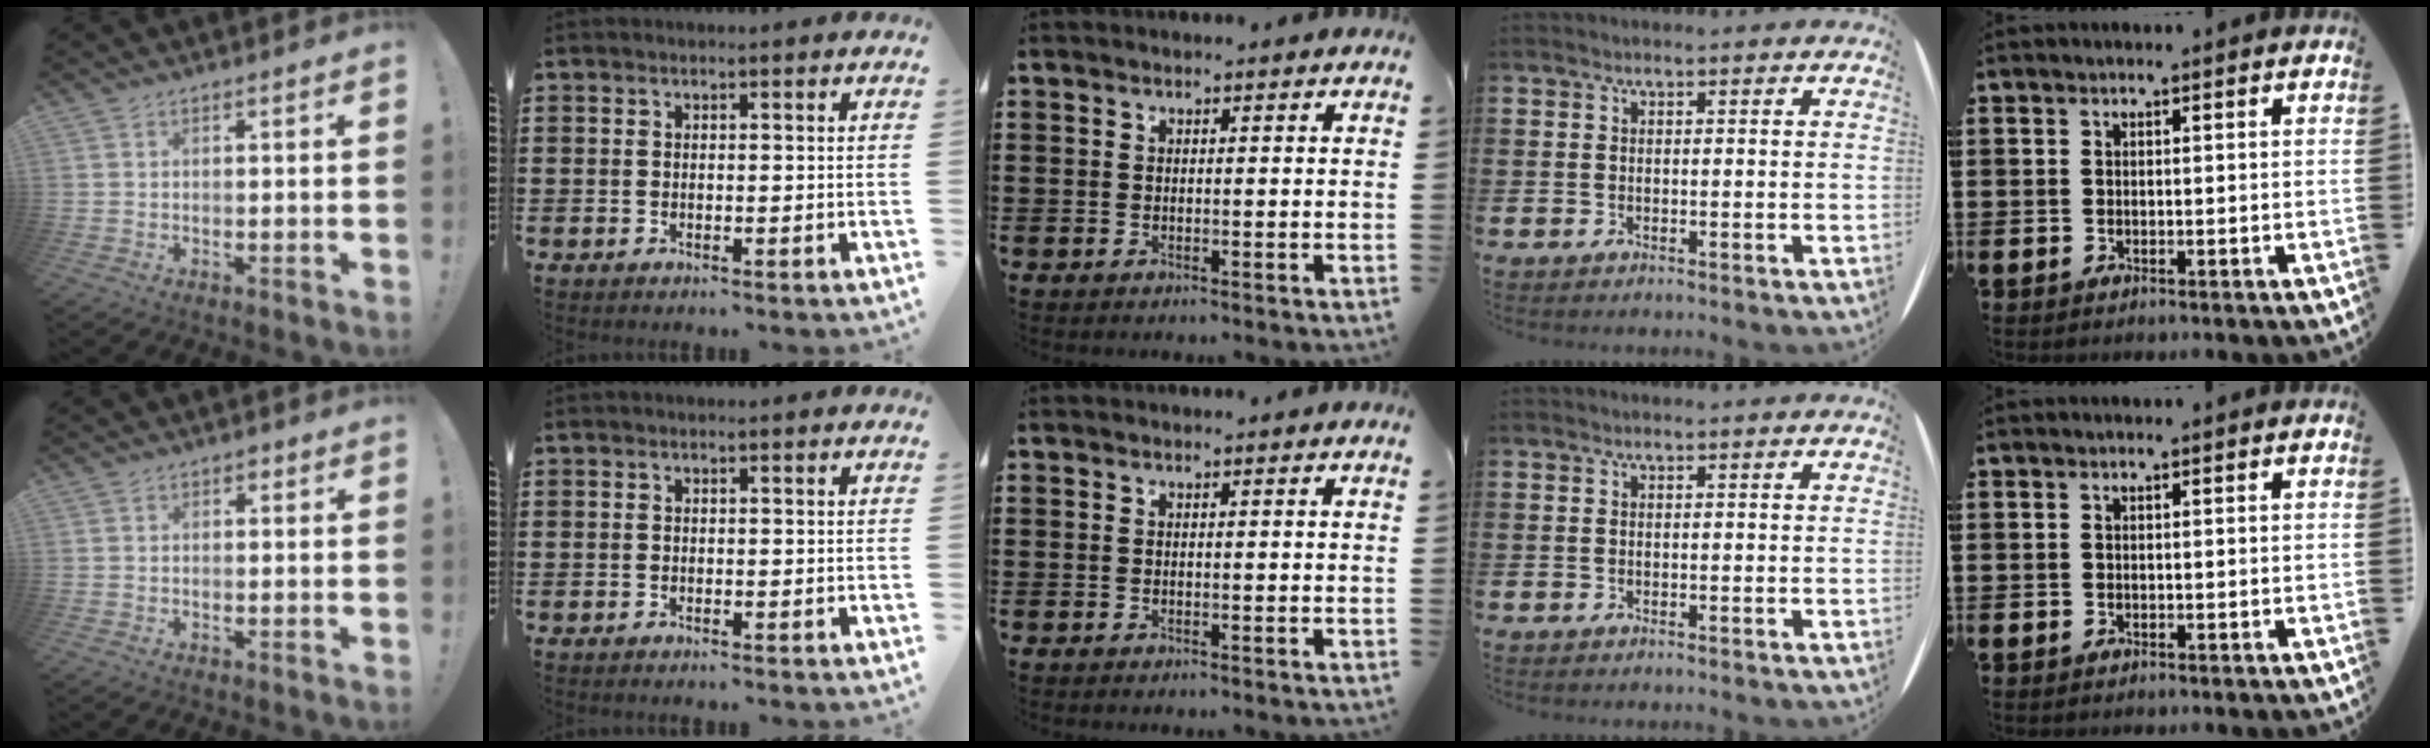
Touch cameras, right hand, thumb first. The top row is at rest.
{"thumb": {"total": 0.8, "force": [0.1, 0.7, 0.3], "torque": [0.000, 0.001, 0.001]}}